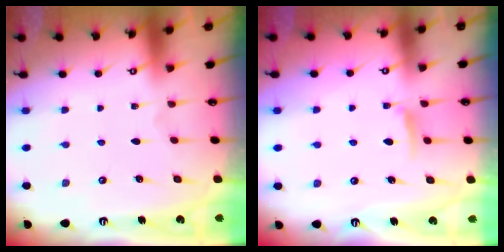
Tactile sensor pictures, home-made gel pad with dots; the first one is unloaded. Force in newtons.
{"total": 5.5, "press": 5.4, "slide": 0.7}